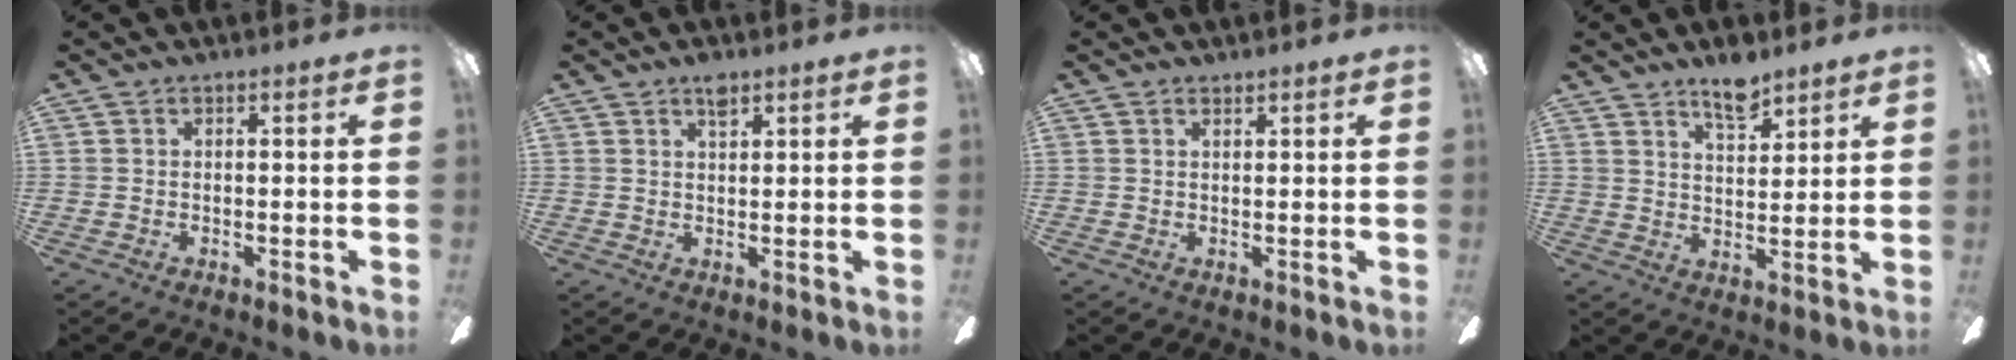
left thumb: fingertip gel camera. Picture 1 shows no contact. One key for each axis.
{"total": 3.1, "fx": 2.2, "fy": 1.2, "fz": 1.8, "tx": -0.033, "ty": -0.002, "tz": 0.039}
{"total": 1.0, "fx": 0.9, "fy": 0.2, "fz": 0.2, "tx": -0.005, "ty": 0.001, "tz": 0.017}
{"total": 7.4, "fx": 5.8, "fy": 2.6, "fz": 3.7, "tx": -0.053, "ty": -0.034, "tz": 0.100}